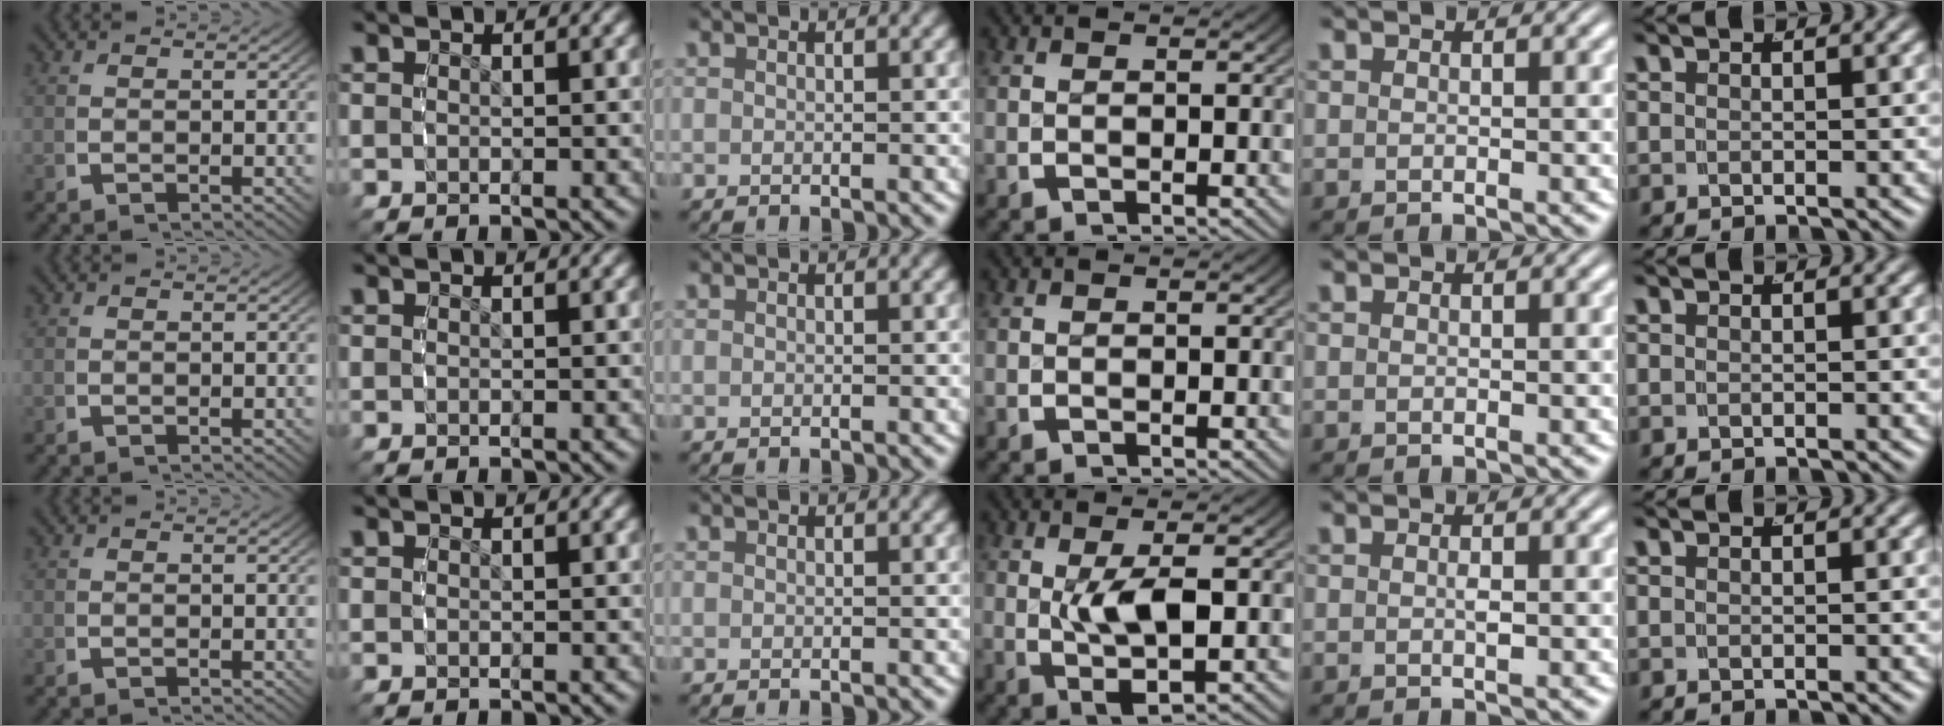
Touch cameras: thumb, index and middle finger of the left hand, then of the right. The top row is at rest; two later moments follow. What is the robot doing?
{"motion": "grasp_and_lifting", "object": "camera"}